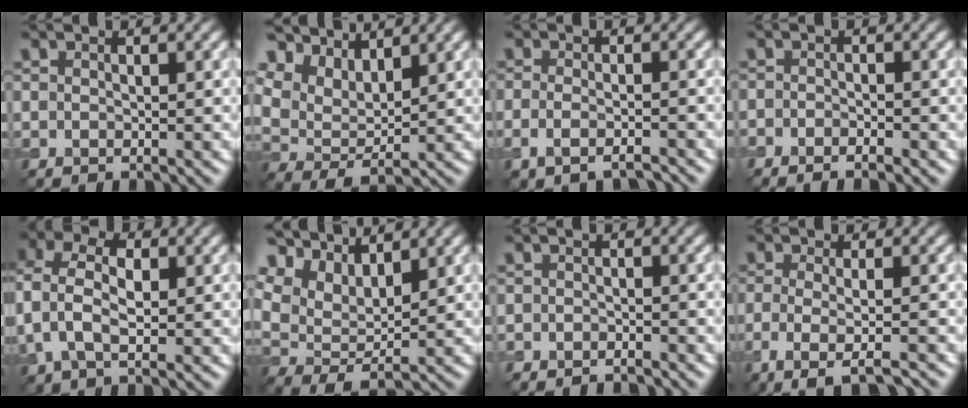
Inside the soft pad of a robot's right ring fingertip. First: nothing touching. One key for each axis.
{"total": 6.4, "fx": 5.3, "fy": 2.2, "fz": 2.9, "tx": -0.074, "ty": 0.007, "tz": 0.086}
{"total": 3.2, "fx": -2.1, "fy": 1.0, "fz": 2.2, "tx": -0.048, "ty": -0.011, "tz": -0.040}
{"total": 1.6, "fx": -1.3, "fy": 0.3, "fz": 1.0, "tx": -0.020, "ty": -0.004, "tz": -0.025}
{"total": 5.9, "fx": 0.7, "fy": 3.8, "fz": 4.5, "tx": -0.101, "ty": 0.005, "tz": 0.007}
{"total": 7.2, "fx": 5.9, "fy": 2.3, "fz": 3.5, "tx": -0.087, "ty": 0.011, "tz": 0.099}
{"total": 1.4, "fx": -1.4, "fy": 0.2, "fz": 0.2, "tx": -0.001, "ty": -0.004, "tz": -0.025}
{"total": 4.3, "fx": -2.0, "fy": 1.2, "fz": 3.6, "tx": -0.056, "ty": -0.009, "tz": -0.042}